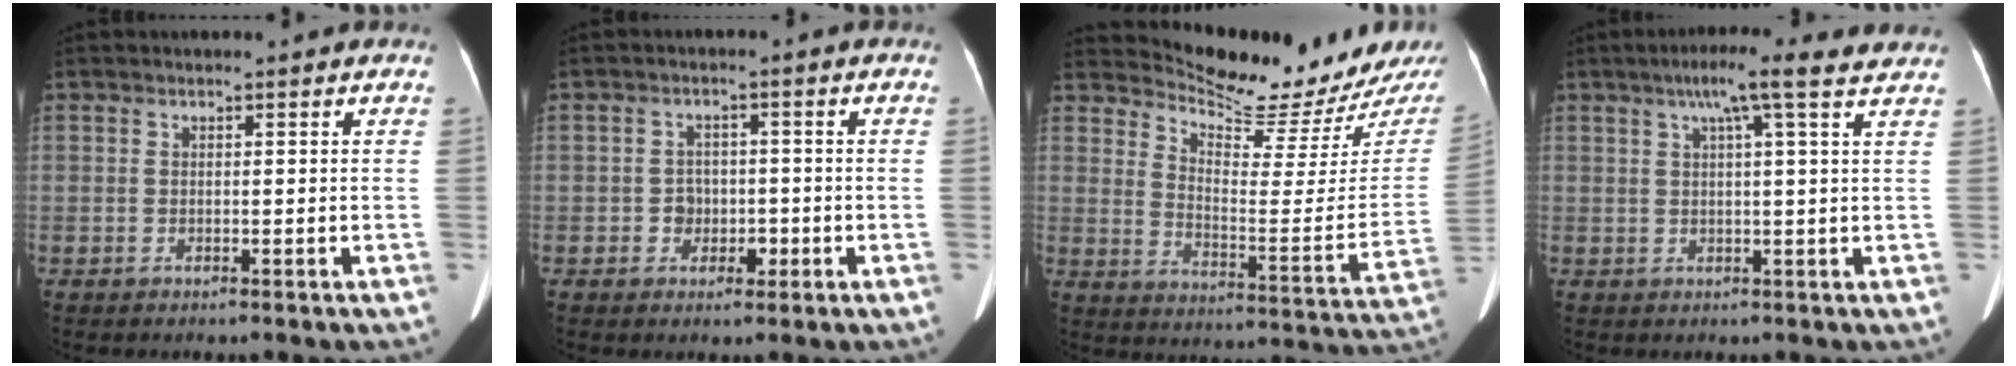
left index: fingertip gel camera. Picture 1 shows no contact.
{"total": 2.9, "force": [-0.8, 2.5, 1.1], "torque": [-0.015, 0.007, -0.008]}
{"total": 15.6, "force": [15.1, 0.1, 4.0], "torque": [-0.067, -0.084, 0.208]}
{"total": 8.9, "force": [6.3, -0.2, 6.3], "torque": [-0.095, 0.030, 0.073]}